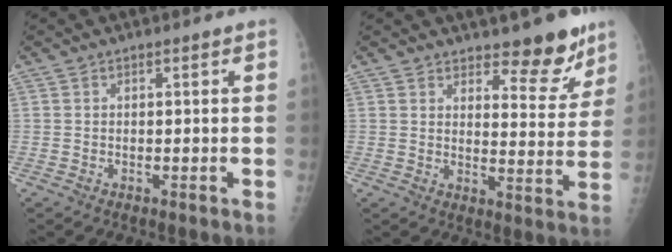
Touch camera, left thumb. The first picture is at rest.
{"total": 8.9, "force": [7.1, 3.4, 4.2], "torque": [-0.017, -0.056, 0.103]}